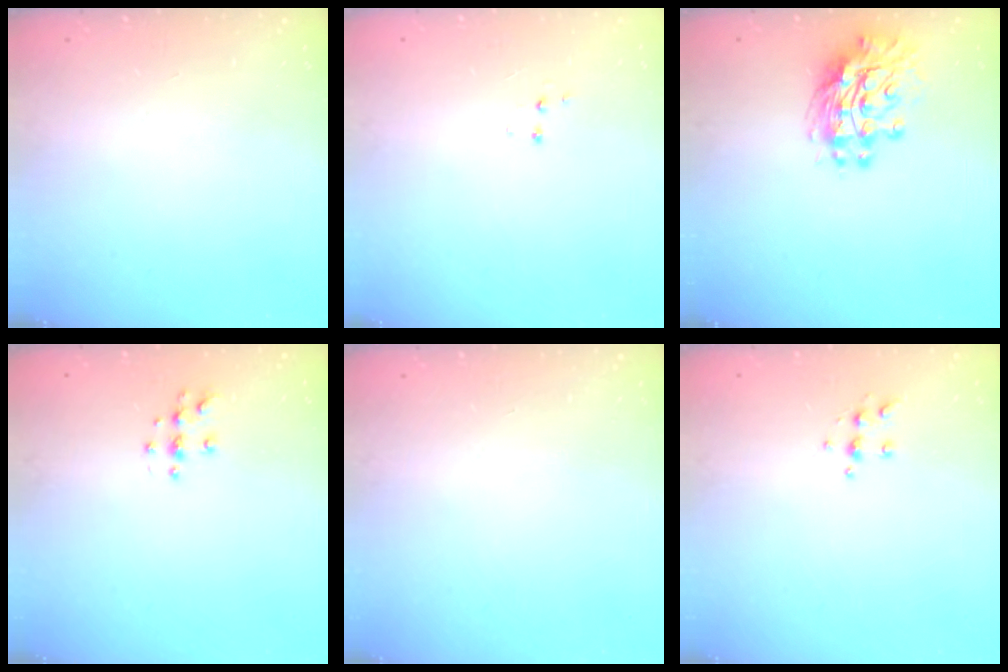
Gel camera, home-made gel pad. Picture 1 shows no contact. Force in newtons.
{"total": 3.4, "press": 3.3, "slide": 0.6}
{"total": 12.5, "press": 12.4, "slide": 1.0}
{"total": 4.6, "press": 4.6, "slide": 0.2}
{"total": 0.0}
{"total": 6.7, "press": 6.7, "slide": 0.8}